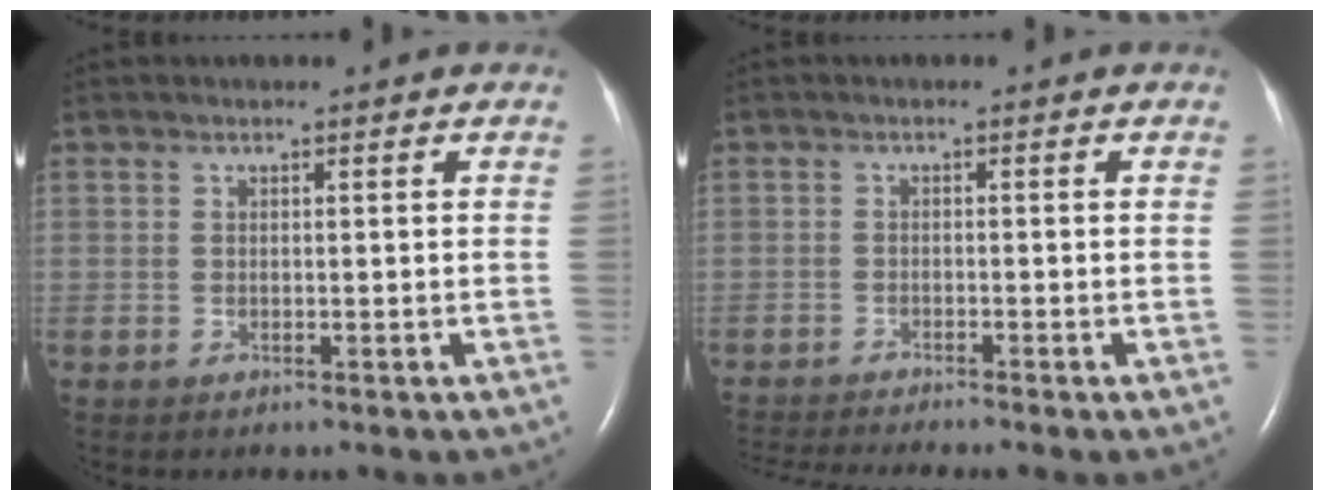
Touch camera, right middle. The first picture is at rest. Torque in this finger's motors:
{"motor_torque": [0.96, -1.18, 0.13, 0.08]}